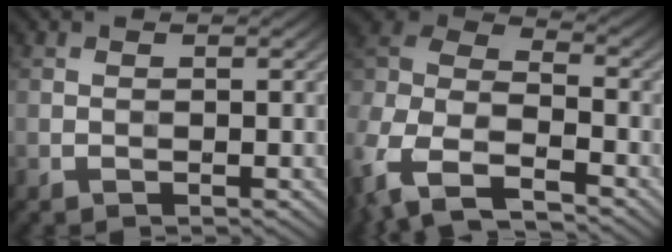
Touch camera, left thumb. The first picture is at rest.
{"total": 13.7, "force": [-7.1, 7.6, 8.9], "torque": [-0.239, -0.017, -0.132]}